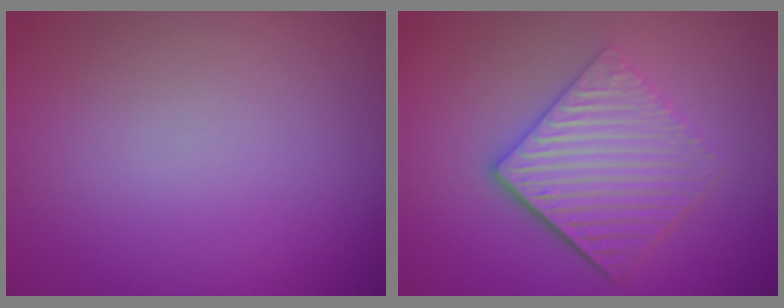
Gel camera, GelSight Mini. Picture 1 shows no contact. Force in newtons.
{"total": 5.7, "press": 4.0, "slide": 4.0}